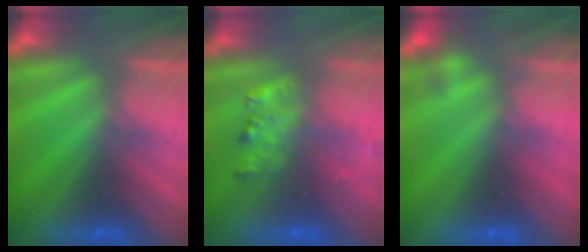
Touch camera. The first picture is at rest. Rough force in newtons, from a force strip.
{"total": 2.1}
{"total": 2.2}